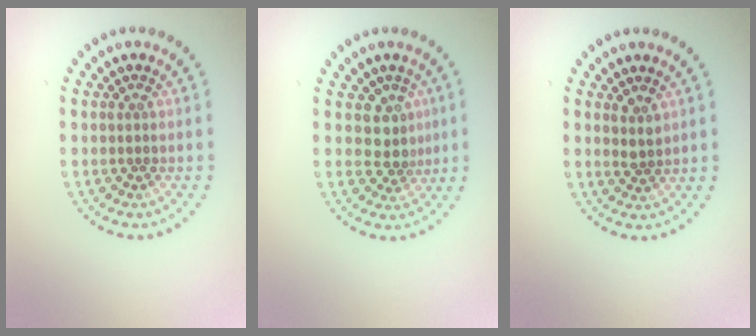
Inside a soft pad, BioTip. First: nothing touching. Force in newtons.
{"total": 2.6, "press": 2.0, "slide": 1.6}
{"total": 1.4, "press": 1.2, "slide": 0.8}